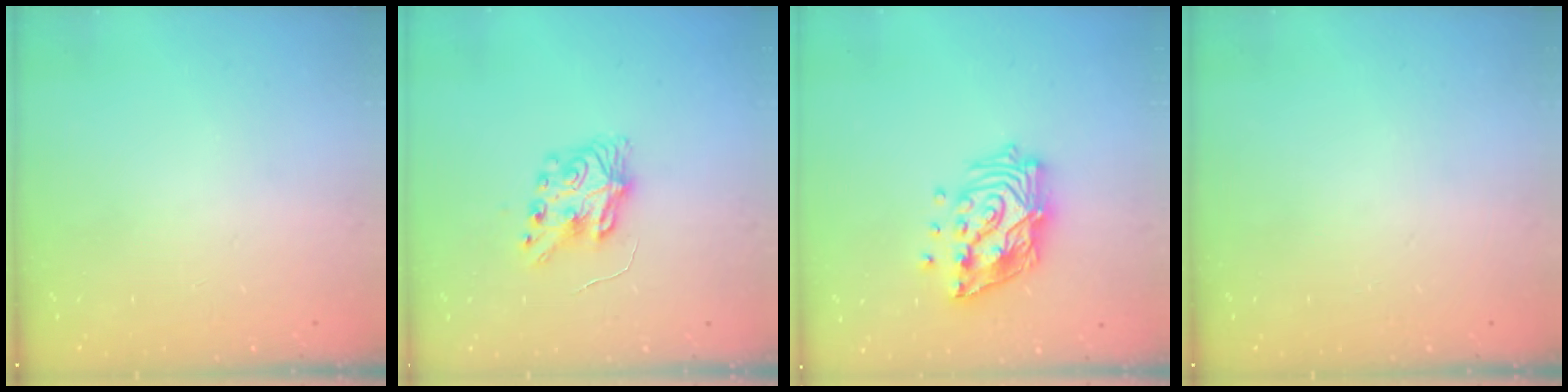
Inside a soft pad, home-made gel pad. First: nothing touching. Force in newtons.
{"total": 8.3, "press": 8.3, "slide": 0.4}
{"total": 17.9, "press": 17.8, "slide": 2.1}
{"total": 0.0}